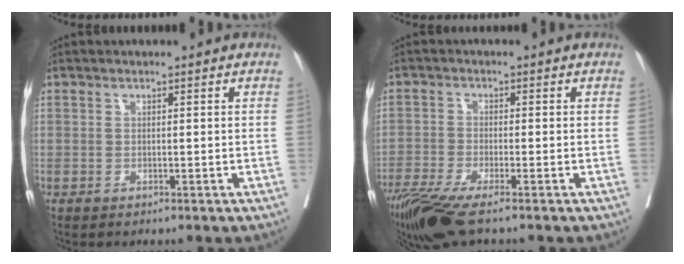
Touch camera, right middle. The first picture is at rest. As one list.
[{"total": 7.4, "force": [-5.5, 0.5, 4.9], "torque": [-0.086, -0.020, -0.102]}]